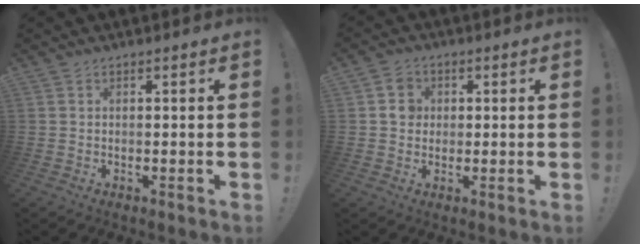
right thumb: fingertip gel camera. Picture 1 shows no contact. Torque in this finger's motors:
{"motor_torque": [0.57, 0.45, 0.19, 0.02, 0.00]}